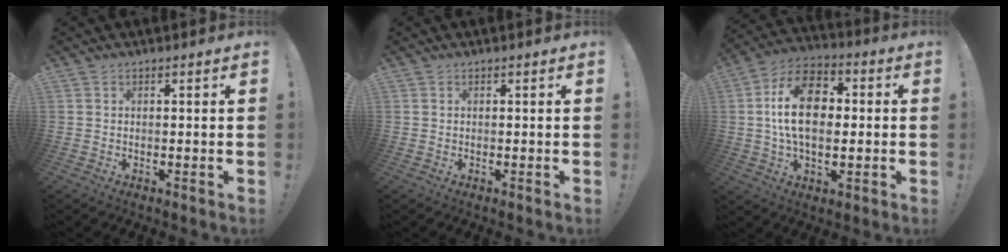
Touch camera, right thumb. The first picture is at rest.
{"total": 0.0}
{"total": 17.1, "force": [1.0, 11.1, 13.0], "torque": [-0.224, 0.013, 0.016]}